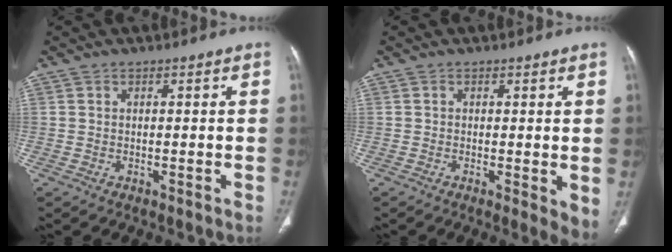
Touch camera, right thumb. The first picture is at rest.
{"total": 4.0, "force": [-0.2, 1.3, 3.8], "torque": [-0.049, -0.012, -0.007]}